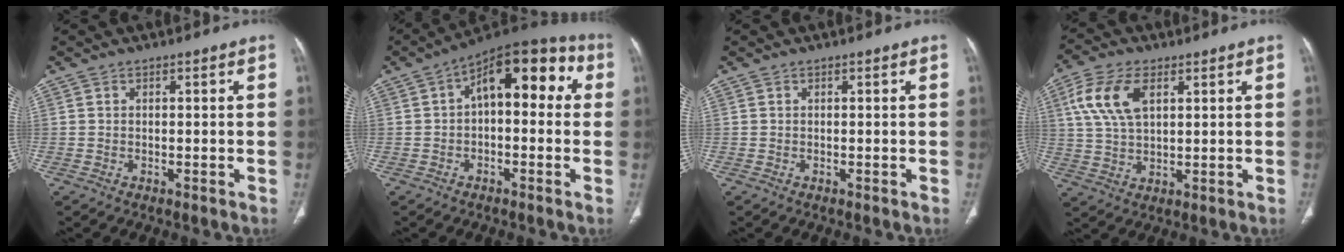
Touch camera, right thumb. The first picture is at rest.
{"total": 14.5, "force": [2.3, 7.6, 12.1], "torque": [-0.128, 0.046, 0.024]}
{"total": 0.0}
{"total": 10.4, "force": [3.8, 5.6, 7.9], "torque": [-0.167, 0.001, 0.075]}